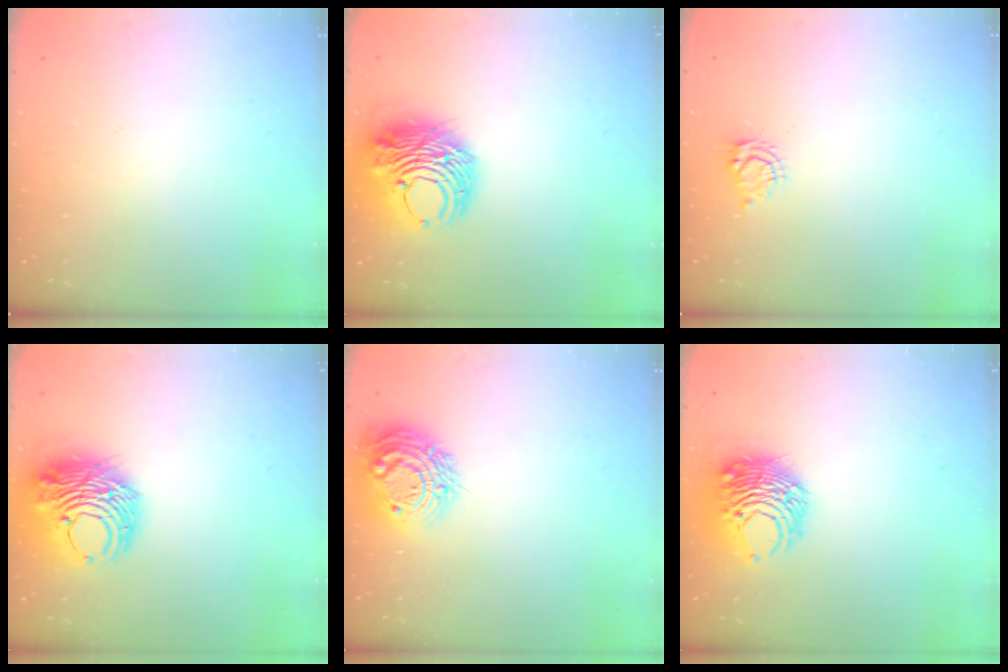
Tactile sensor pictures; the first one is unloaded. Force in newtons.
{"total": 11.4, "press": 11.4, "slide": 1.3}
{"total": 4.4, "press": 4.4, "slide": 0.6}
{"total": 11.4, "press": 11.4, "slide": 1.3}
{"total": 14.2, "press": 14.2, "slide": 1.0}
{"total": 10.7, "press": 10.7, "slide": 0.7}